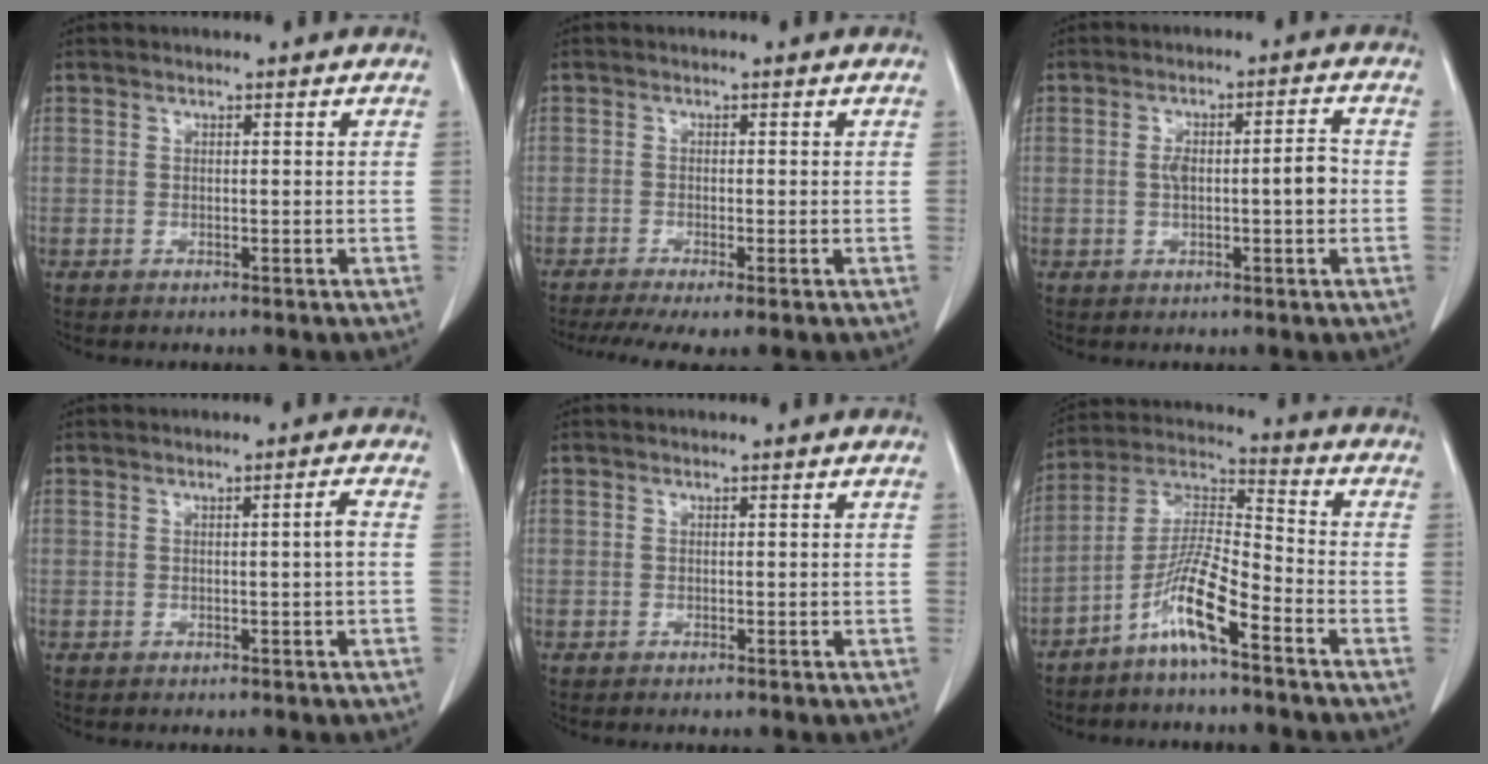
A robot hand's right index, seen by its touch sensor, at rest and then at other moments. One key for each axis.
{"total": 6.5, "fx": -4.7, "fy": 0.8, "fz": 4.5, "tx": -0.069, "ty": -0.014, "tz": -0.079}
{"total": 6.0, "fx": -0.4, "fy": 1.3, "fz": 5.8, "tx": -0.100, "ty": 0.017, "tz": -0.005}
{"total": 1.4, "fx": -0.1, "fy": -0.3, "fz": 1.4, "tx": -0.022, "ty": 0.000, "tz": -0.001}
{"total": 0.0}
{"total": 9.9, "fx": -5.8, "fy": 0.7, "fz": 7.9, "tx": -0.163, "ty": 0.000, "tz": -0.117}